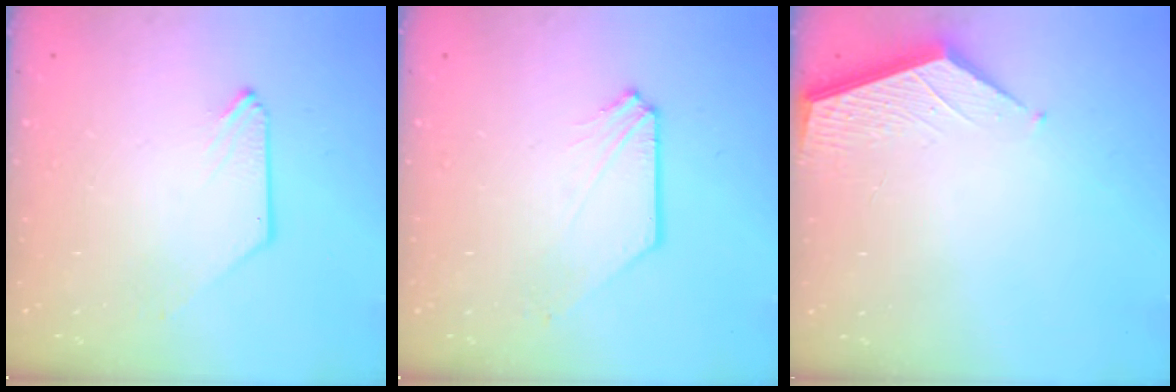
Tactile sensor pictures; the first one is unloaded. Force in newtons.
{"total": 1.0, "press": 1.0, "slide": 0.1}
{"total": 3.6, "press": 3.6, "slide": 0.3}